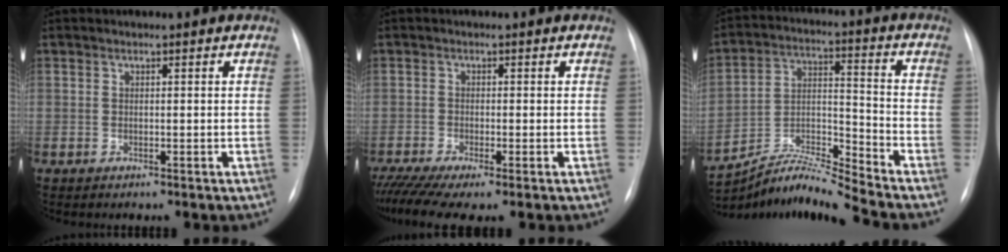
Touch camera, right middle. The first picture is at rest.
{"total": 6.6, "force": [-4.7, 0.8, 4.5], "torque": [-0.081, -0.015, -0.081]}
{"total": 10.3, "force": [-9.9, -2.5, 1.5], "torque": [-0.033, 0.017, -0.182]}